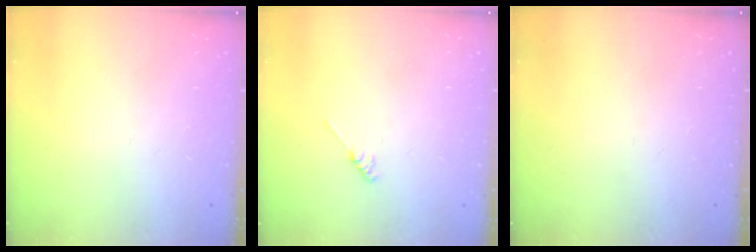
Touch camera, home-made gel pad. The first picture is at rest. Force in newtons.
{"total": 1.8, "press": 1.7, "slide": 0.4}
{"total": 0.0}